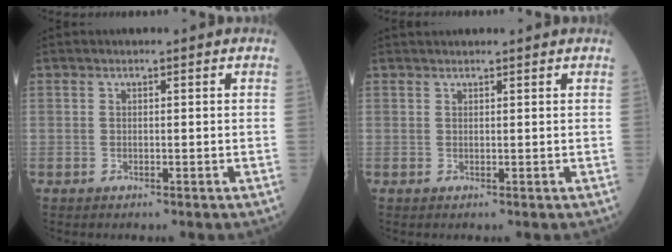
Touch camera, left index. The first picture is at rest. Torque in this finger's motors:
{"motor_torque": [0.94, -1.20, 0.03, 0.02]}